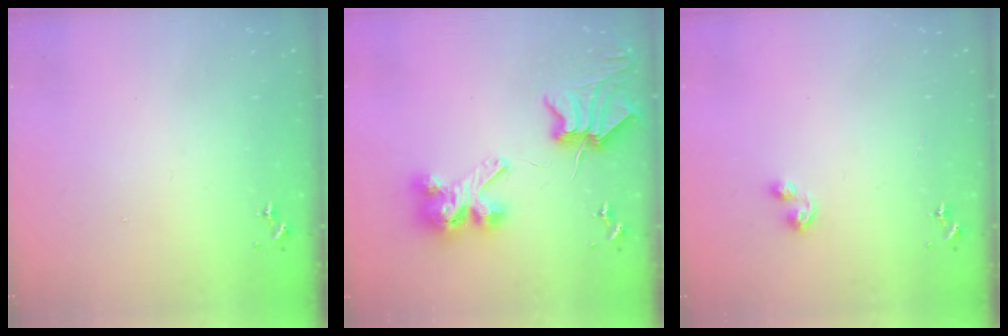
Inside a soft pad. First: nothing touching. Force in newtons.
{"total": 10.3, "press": 10.2, "slide": 1.4}
{"total": 5.1, "press": 5.0, "slide": 0.6}